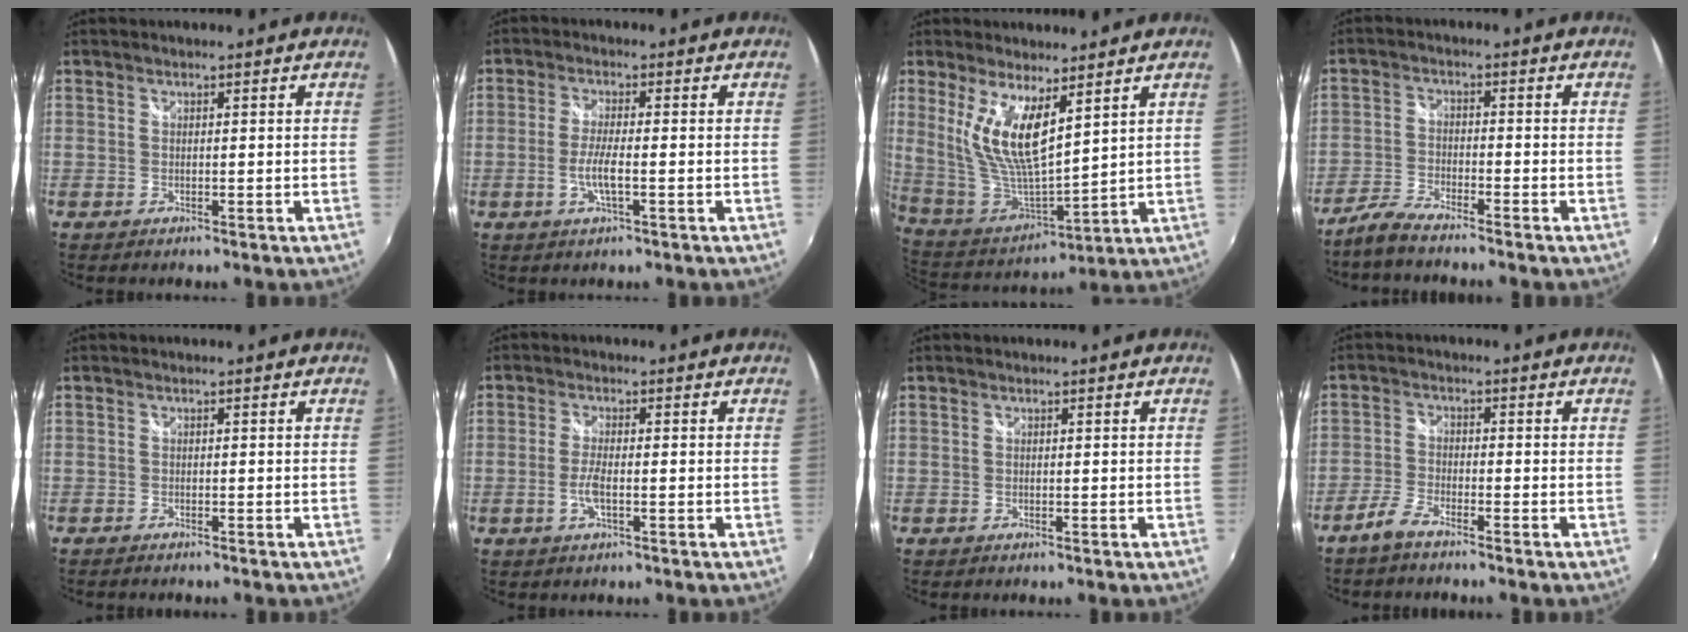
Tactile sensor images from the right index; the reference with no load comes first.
{"total": 4.3, "force": [-1.4, 0.6, 4.1], "torque": [-0.085, -0.007, -0.026]}
{"total": 13.4, "force": [6.3, 4.1, 11.1], "torque": [-0.217, -0.010, 0.136]}
{"total": 5.1, "force": [-4.5, 0.7, 2.3], "torque": [-0.060, -0.005, -0.094]}
{"total": 1.4, "force": [-1.2, 0.5, 0.3], "torque": [-0.015, -0.005, -0.023]}
{"total": 3.5, "force": [-1.1, 0.6, 3.2], "torque": [-0.070, -0.004, -0.023]}
{"total": 0.0}
{"total": 3.6, "force": [-3.0, 0.8, 1.8], "torque": [-0.054, 0.001, -0.066]}